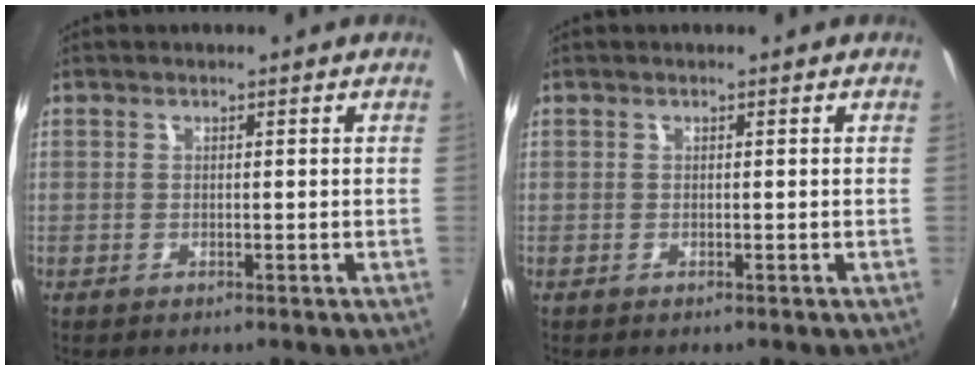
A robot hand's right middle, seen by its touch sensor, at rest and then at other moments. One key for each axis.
{"total": 0.0}